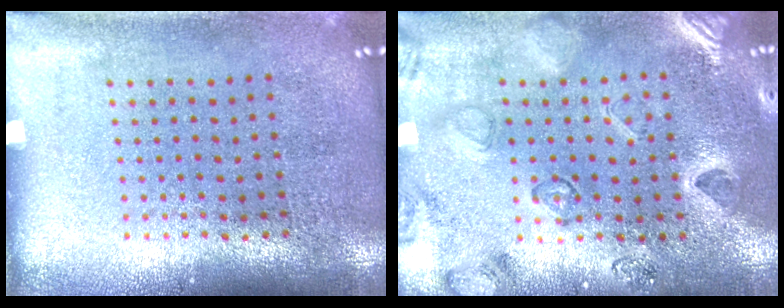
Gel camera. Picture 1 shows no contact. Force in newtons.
{"total": 2.3, "press": 2.1, "slide": 1.0}